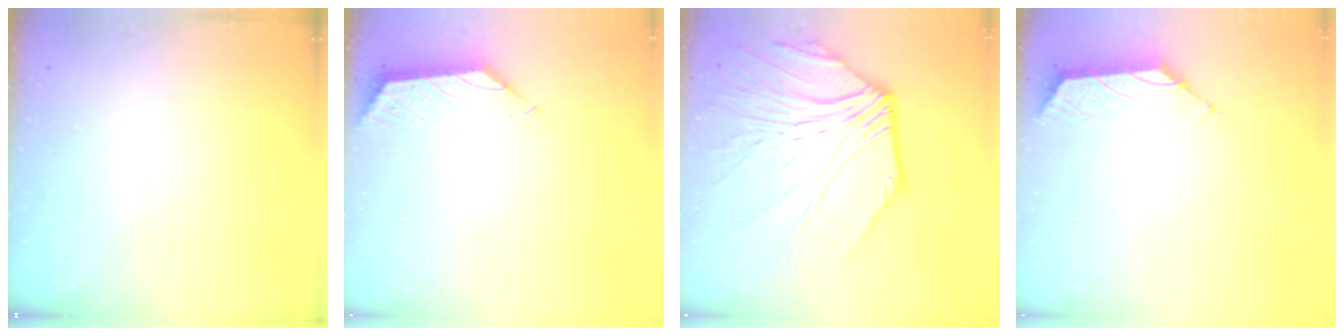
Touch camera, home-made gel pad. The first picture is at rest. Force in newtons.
{"total": 0.9, "press": 0.8, "slide": 0.4}
{"total": 10.1, "press": 9.9, "slide": 1.9}
{"total": 1.5, "press": 1.4, "slide": 0.6}